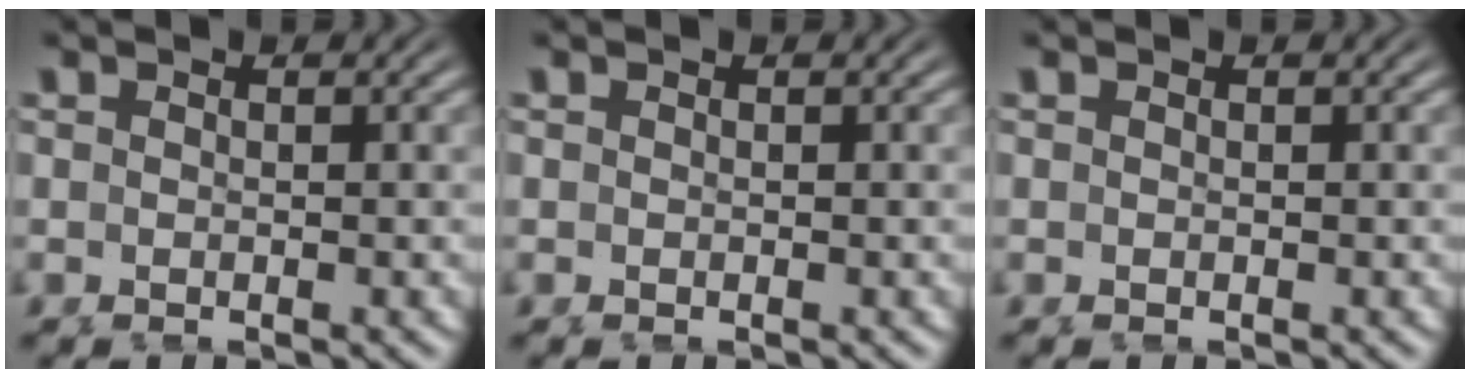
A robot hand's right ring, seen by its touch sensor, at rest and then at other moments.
{"total": 0.0}
{"total": 0.0}